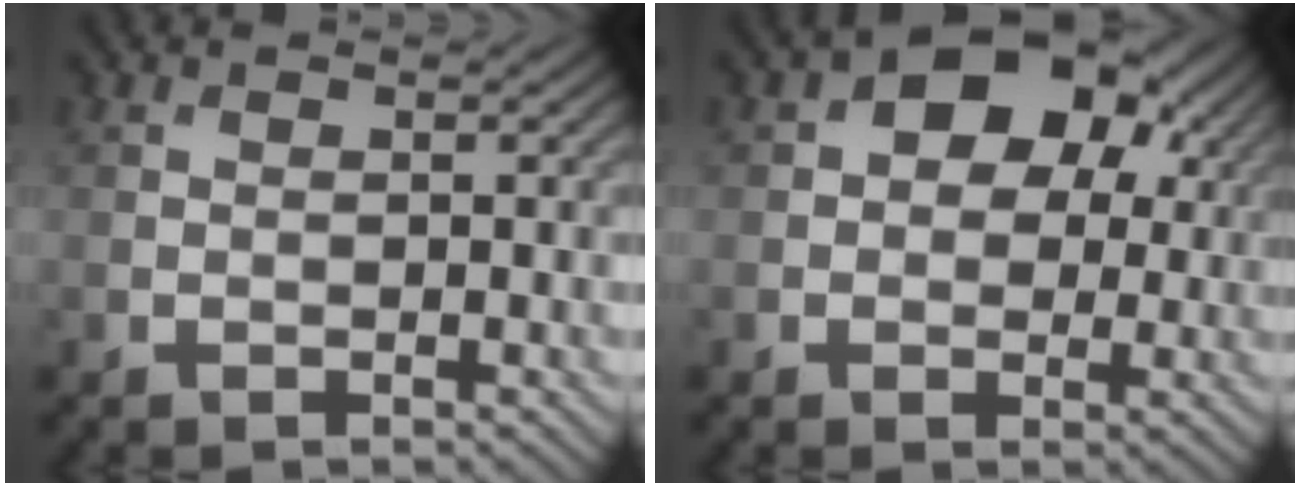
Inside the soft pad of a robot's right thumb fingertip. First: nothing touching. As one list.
[{"total": 8.9, "force": [2.8, 6.0, 5.9], "torque": [-0.081, 0.005, 0.033]}]